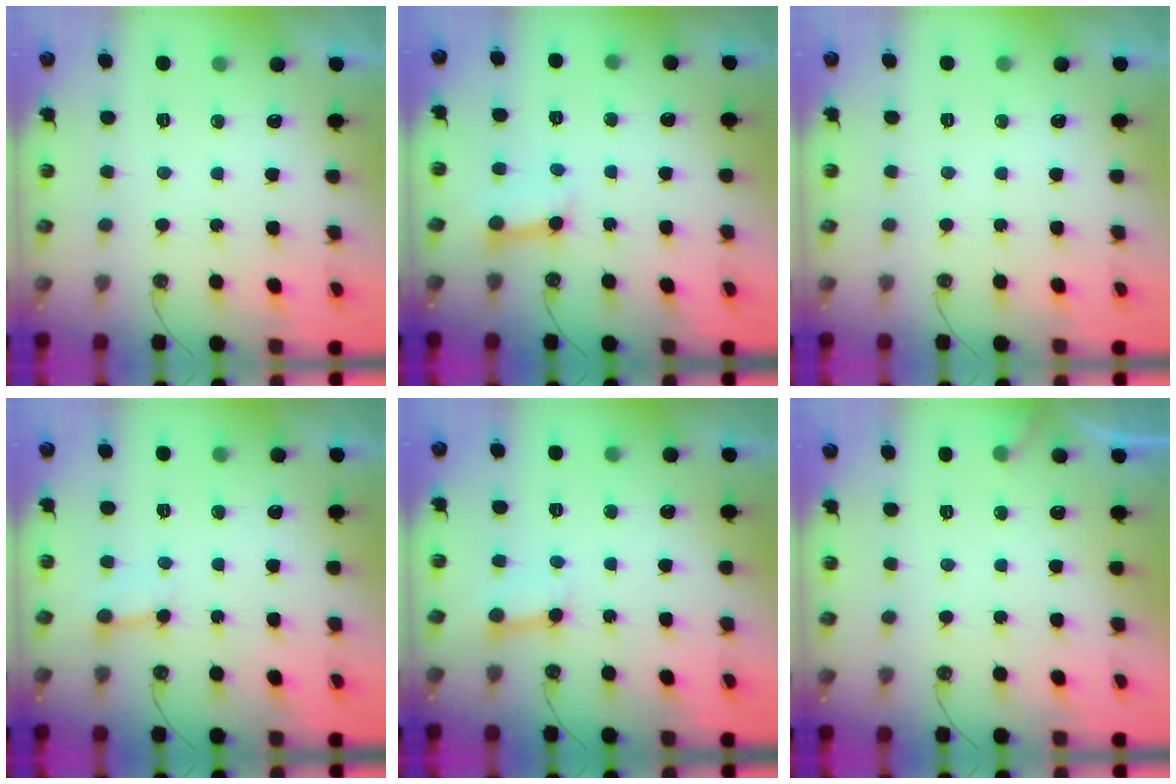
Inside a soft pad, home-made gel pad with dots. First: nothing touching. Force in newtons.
{"total": 3.7, "press": 3.7, "slide": 0.4}
{"total": 0.0}
{"total": 5.0, "press": 5.0, "slide": 0.4}
{"total": 3.0, "press": 3.0, "slide": 0.3}
{"total": 4.0, "press": 4.0, "slide": 0.3}